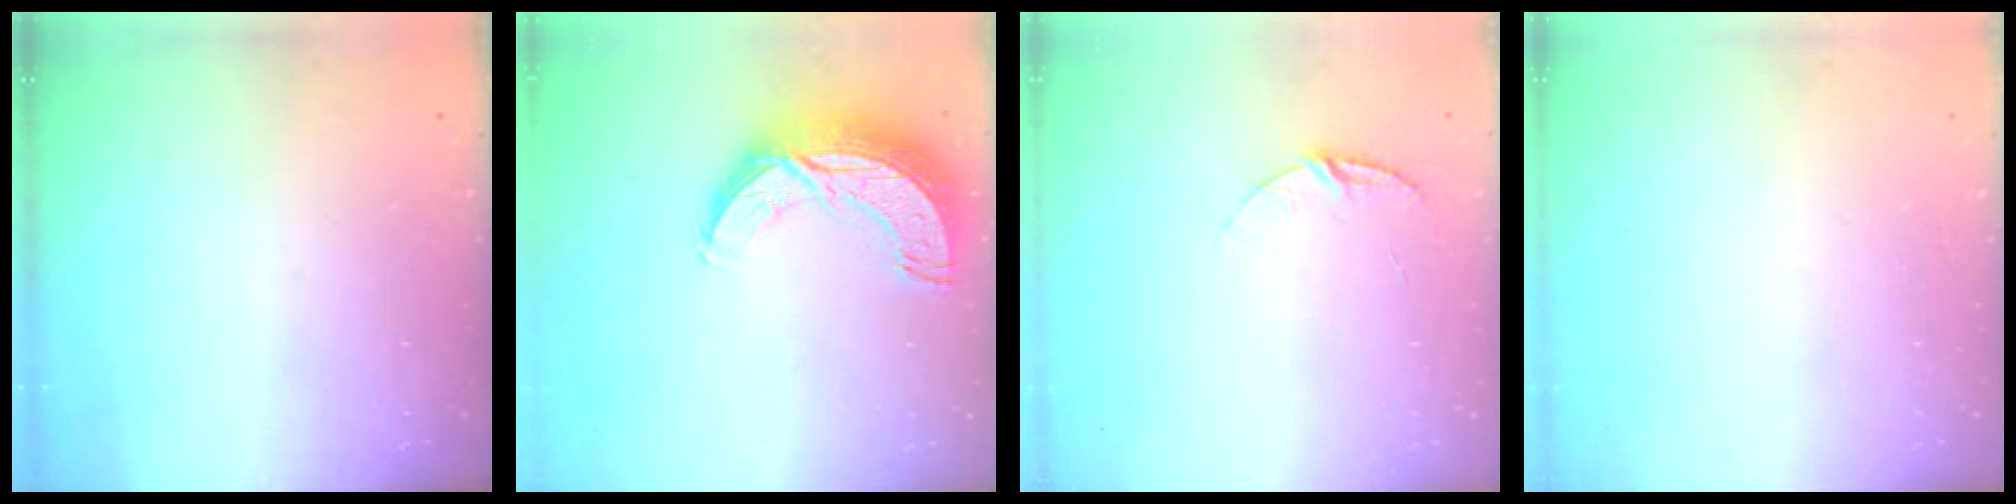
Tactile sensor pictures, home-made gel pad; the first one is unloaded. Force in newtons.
{"total": 12.4, "press": 12.4, "slide": 0.9}
{"total": 5.7, "press": 5.7, "slide": 0.6}
{"total": 0.0}